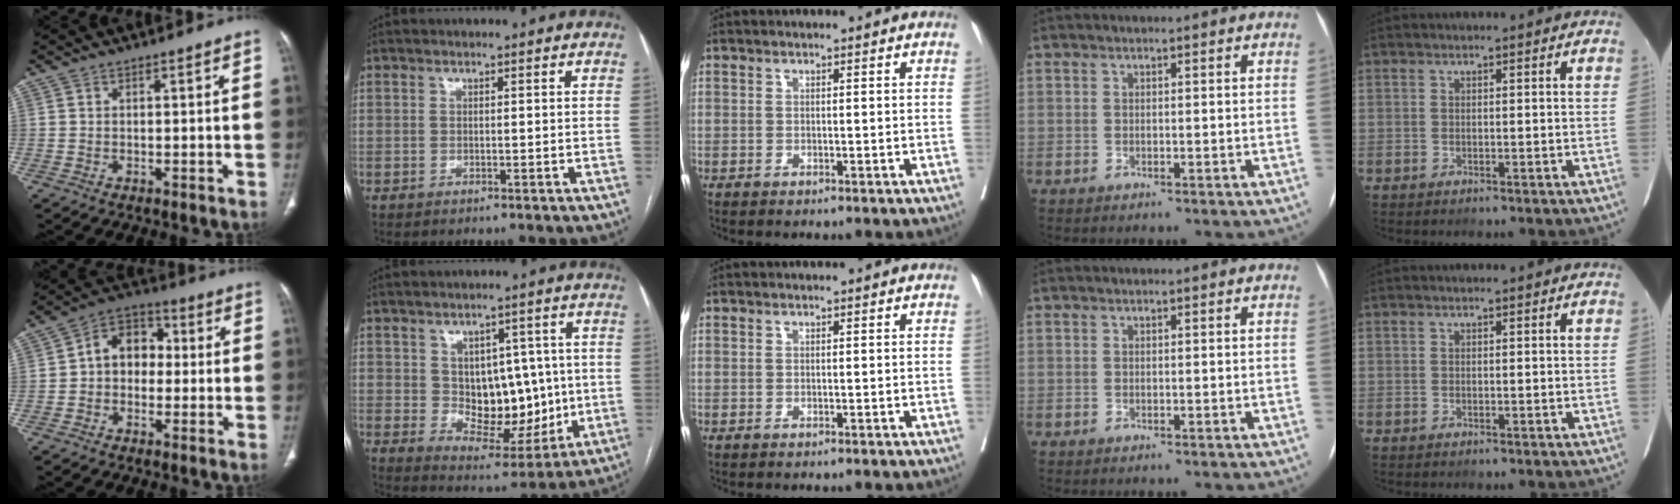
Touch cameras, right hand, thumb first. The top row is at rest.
{"thumb": {"total": 8.8, "force": [0.0, 6.8, 5.6], "torque": [-0.054, 0.028, -0.015]}, "index": {"total": 11.2, "force": [0.5, 7.2, 8.6], "torque": [-0.114, 0.012, 0.029]}}